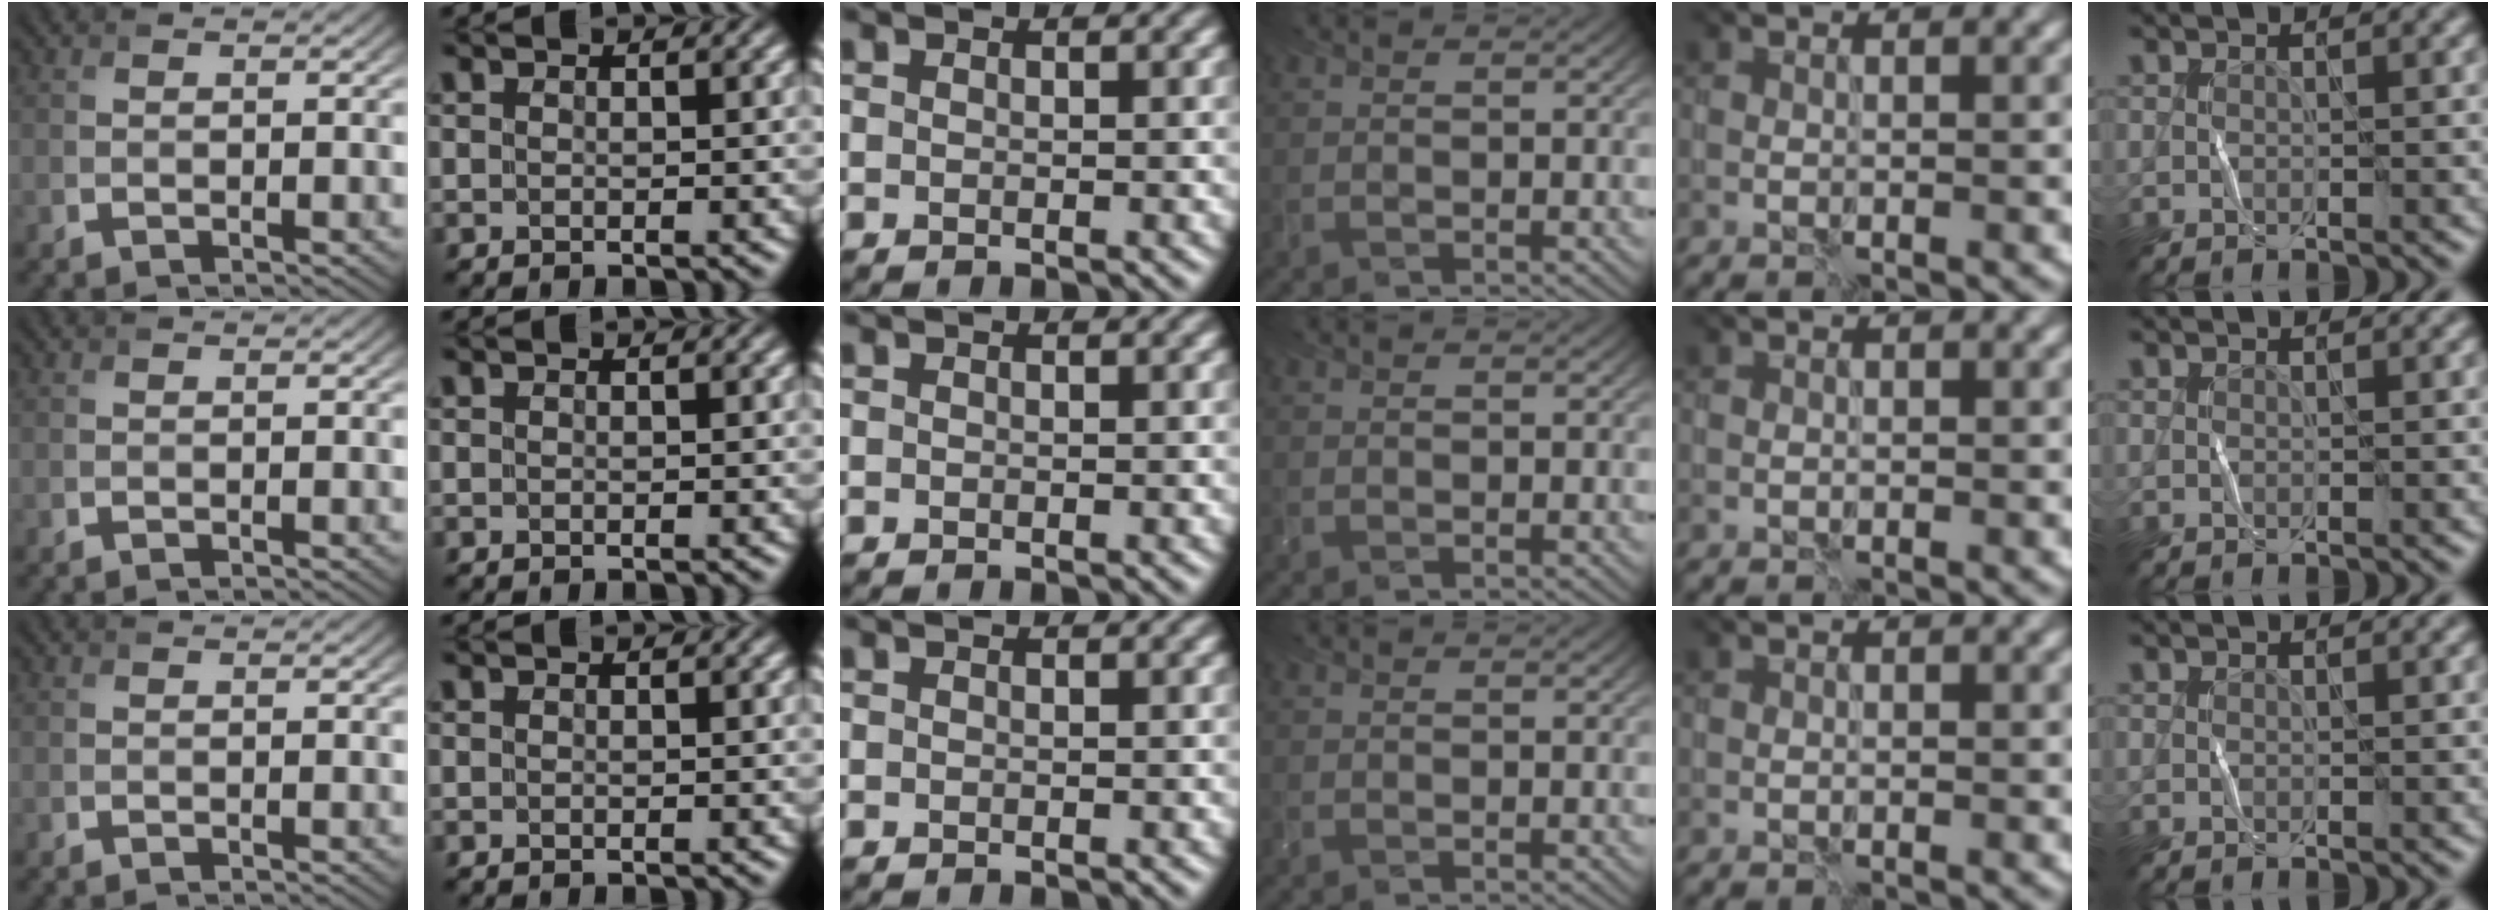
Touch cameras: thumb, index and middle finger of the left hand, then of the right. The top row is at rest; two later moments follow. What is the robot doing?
{"motion": "fold", "object": "coffee filter"}